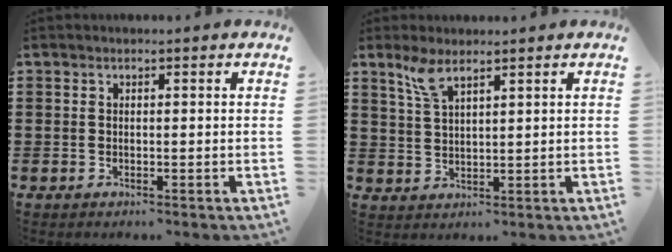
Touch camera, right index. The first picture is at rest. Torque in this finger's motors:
{"motor_torque": [0.14, 0.10, 0.16, 0.06]}